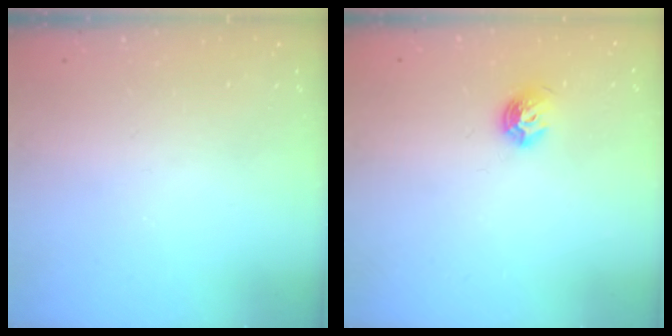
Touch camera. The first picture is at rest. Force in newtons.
{"total": 7.0, "press": 6.9, "slide": 0.7}